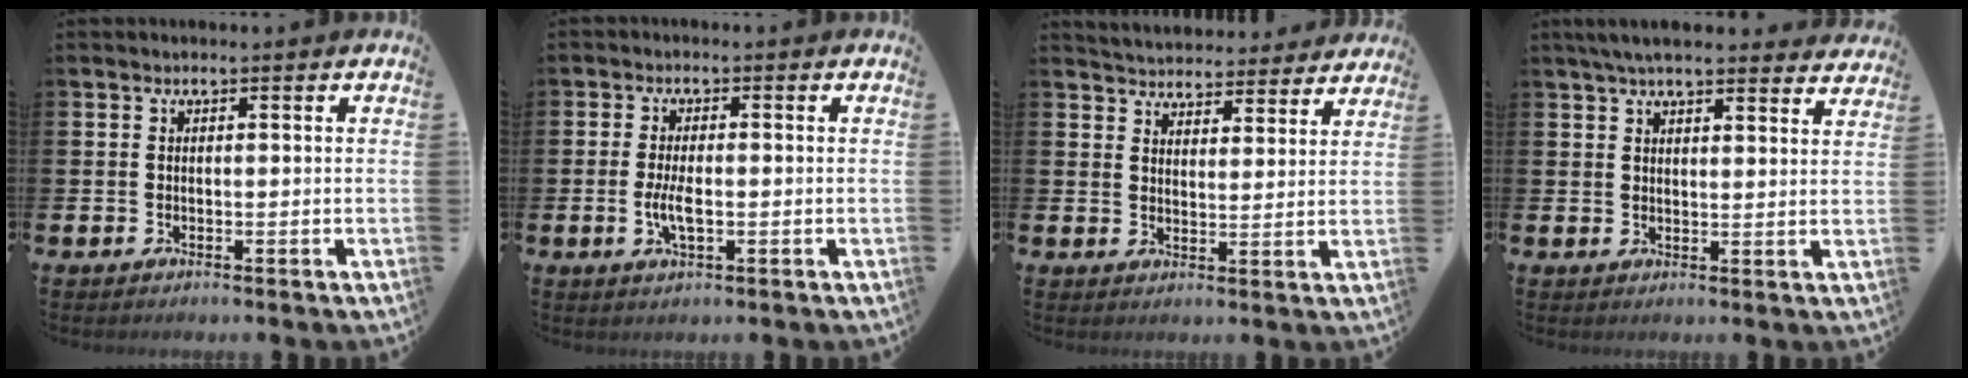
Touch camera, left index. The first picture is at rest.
{"total": 3.6, "force": [-0.6, 1.3, 3.3], "torque": [-0.062, -0.002, -0.014]}
{"total": 4.8, "force": [4.7, 0.9, -0.3], "torque": [-0.009, -0.037, 0.083]}
{"total": 5.3, "force": [4.9, 0.7, 2.0], "torque": [-0.045, -0.013, 0.089]}